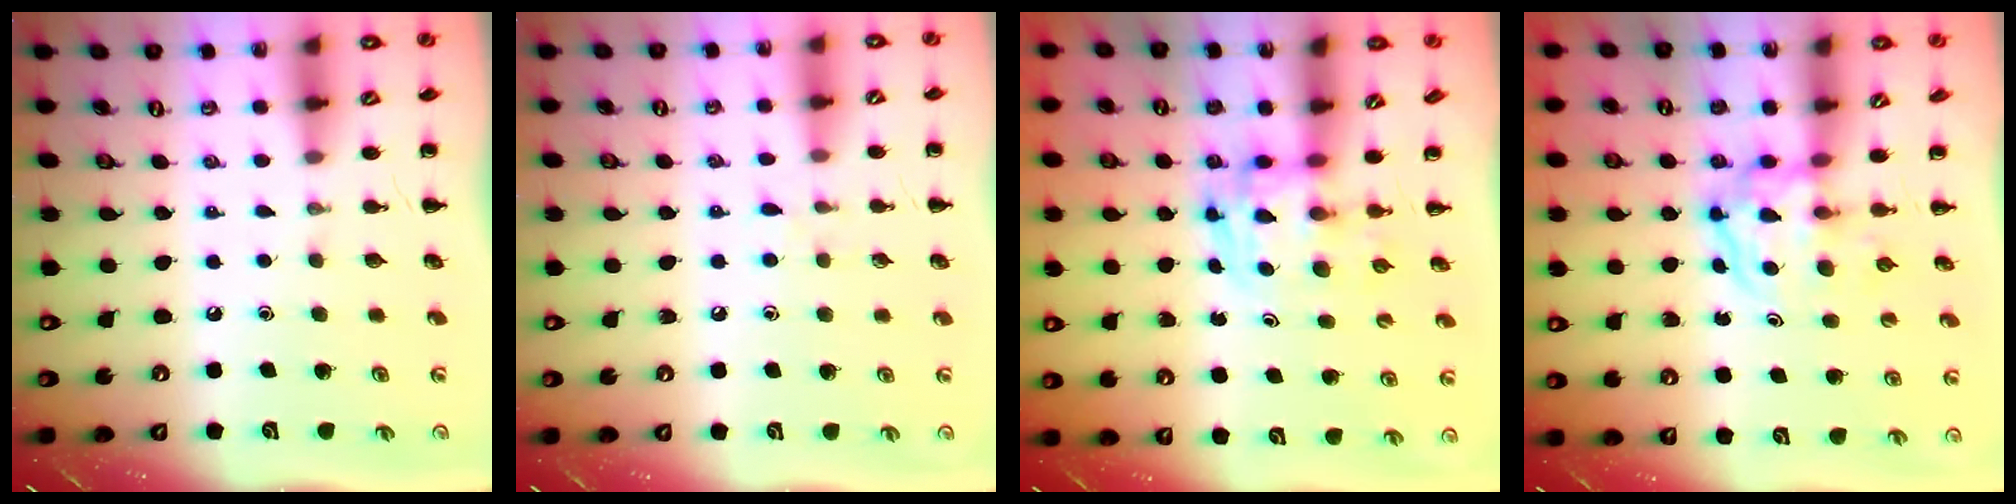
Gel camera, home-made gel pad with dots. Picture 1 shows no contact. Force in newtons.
{"total": 4.6, "press": 4.2, "slide": 2.0}
{"total": 3.7, "press": 3.7, "slide": 0.6}
{"total": 3.9, "press": 3.9, "slide": 0.4}